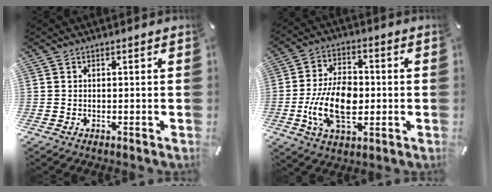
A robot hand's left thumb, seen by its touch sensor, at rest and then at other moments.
{"total": 13.8, "force": [-2.4, 8.7, 10.4], "torque": [-0.220, 0.001, -0.043]}